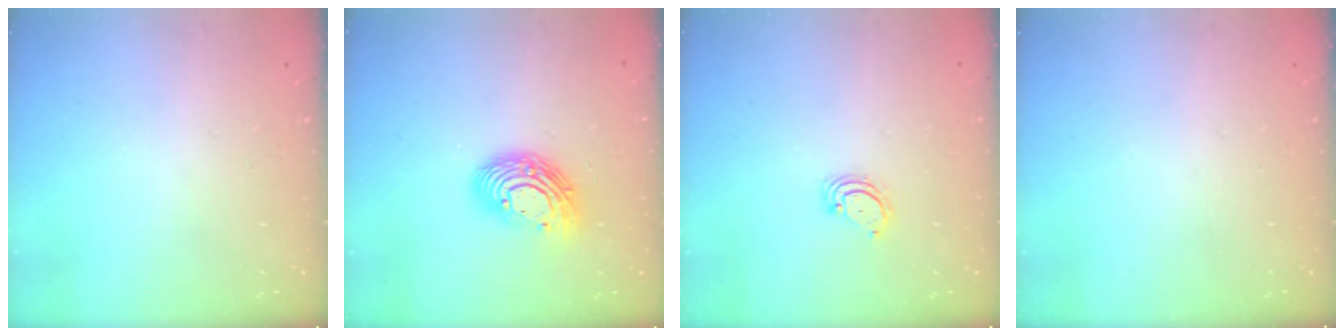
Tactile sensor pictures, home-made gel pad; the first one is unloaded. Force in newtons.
{"total": 12.6, "press": 12.6, "slide": 1.2}
{"total": 2.8, "press": 2.8, "slide": 0.3}
{"total": 0.0}